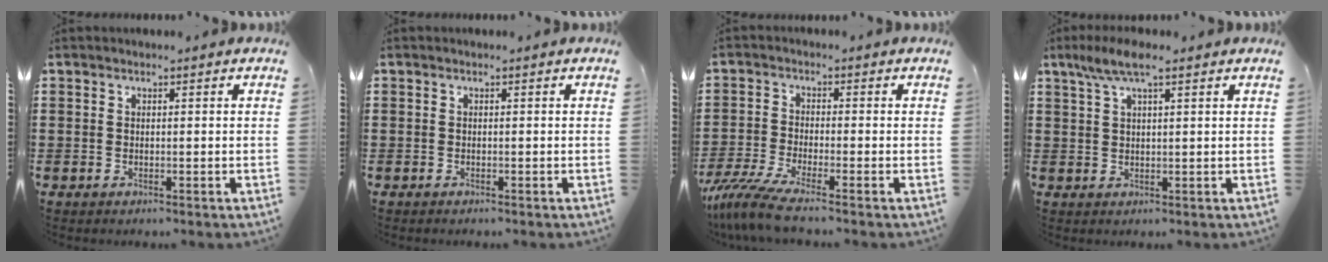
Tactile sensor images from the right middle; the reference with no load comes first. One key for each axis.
{"total": 0.0}
{"total": 5.8, "fx": -4.6, "fy": 0.2, "fz": 3.5, "tx": -0.100, "ty": -0.026, "tz": -0.098}
{"total": 5.1, "fx": 3.1, "fy": 1.0, "fz": 3.9, "tx": -0.082, "ty": 0.007, "tz": 0.054}